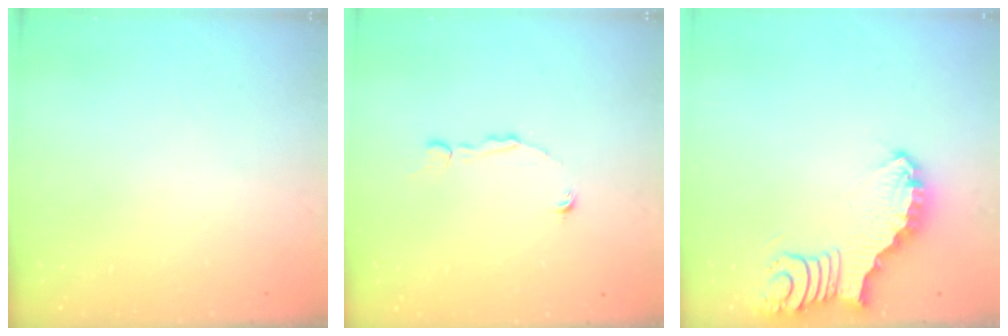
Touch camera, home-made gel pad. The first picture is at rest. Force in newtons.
{"total": 2.8, "press": 2.8, "slide": 0.1}
{"total": 3.7, "press": 3.7, "slide": 0.4}